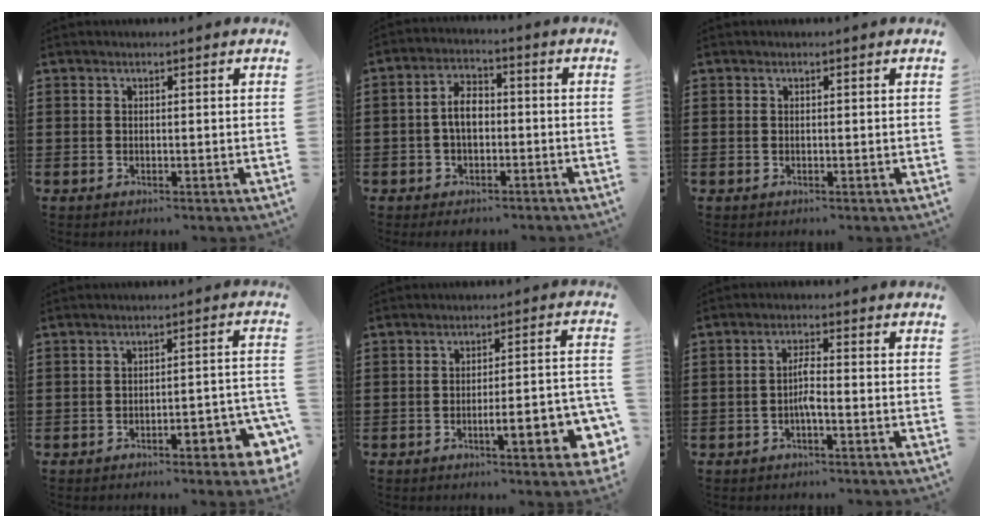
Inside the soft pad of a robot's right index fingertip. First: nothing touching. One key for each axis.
{"total": 5.6, "fx": -1.6, "fy": 3.1, "fz": 4.4, "tx": -0.091, "ty": 0.008, "tz": -0.033}
{"total": 0.0}
{"total": 4.6, "fx": -3.0, "fy": 0.9, "fz": 3.3, "tx": -0.046, "ty": -0.007, "tz": -0.057}
{"total": 7.4, "fx": -3.3, "fy": 1.7, "fz": 6.5, "tx": -0.090, "ty": -0.010, "tz": -0.058}
{"total": 2.9, "fx": -1.1, "fy": 0.4, "fz": 2.6, "tx": -0.064, "ty": -0.002, "tz": -0.026}